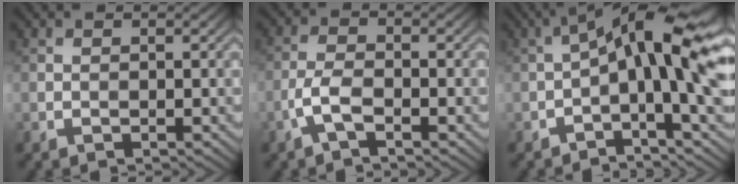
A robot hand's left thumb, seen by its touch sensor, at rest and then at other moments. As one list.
[{"total": 3.4, "force": [-1.8, 1.1, 2.6], "torque": [-0.065, 0.005, -0.046]}, {"total": 13.3, "force": [0.6, 3.4, 12.8], "torque": [-0.205, 0.023, -0.003]}]